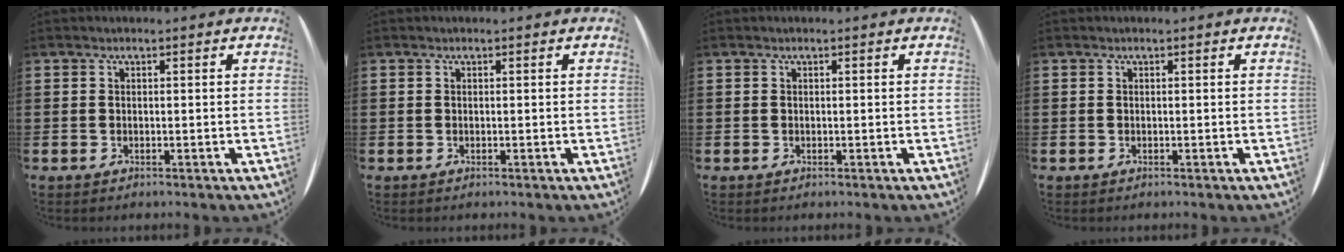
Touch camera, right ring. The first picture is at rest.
{"total": 0.0}
{"total": 0.0}
{"total": 0.0}